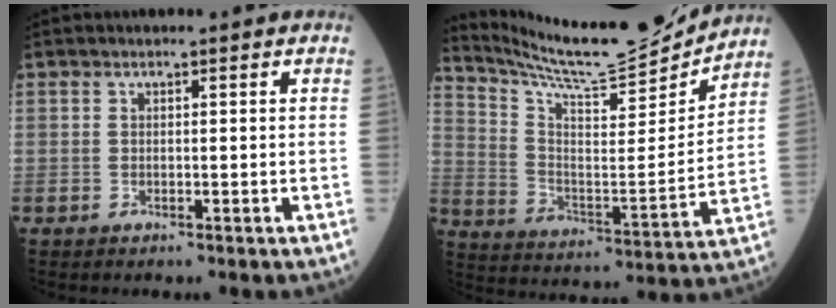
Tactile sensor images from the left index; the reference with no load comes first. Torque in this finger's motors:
{"motor_torque": [-0.23, -0.42, 0.23, 0.05]}